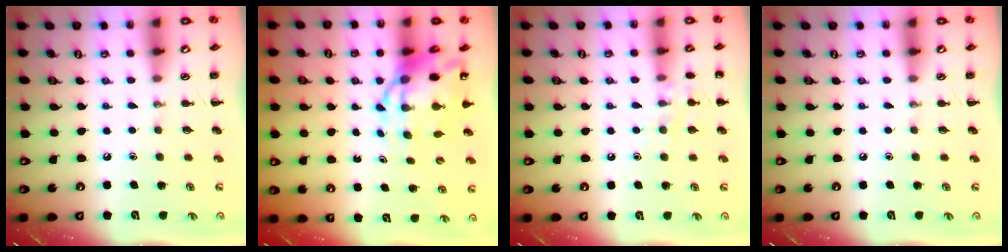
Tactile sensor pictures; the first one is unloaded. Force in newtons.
{"total": 9.8, "press": 9.3, "slide": 2.9}
{"total": 7.5, "press": 7.4, "slide": 1.2}
{"total": 0.0}